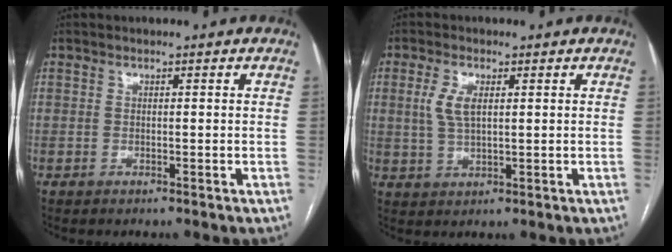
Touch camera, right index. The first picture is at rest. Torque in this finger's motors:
{"motor_torque": [0.60, 0.17, 0.39, 0.12]}